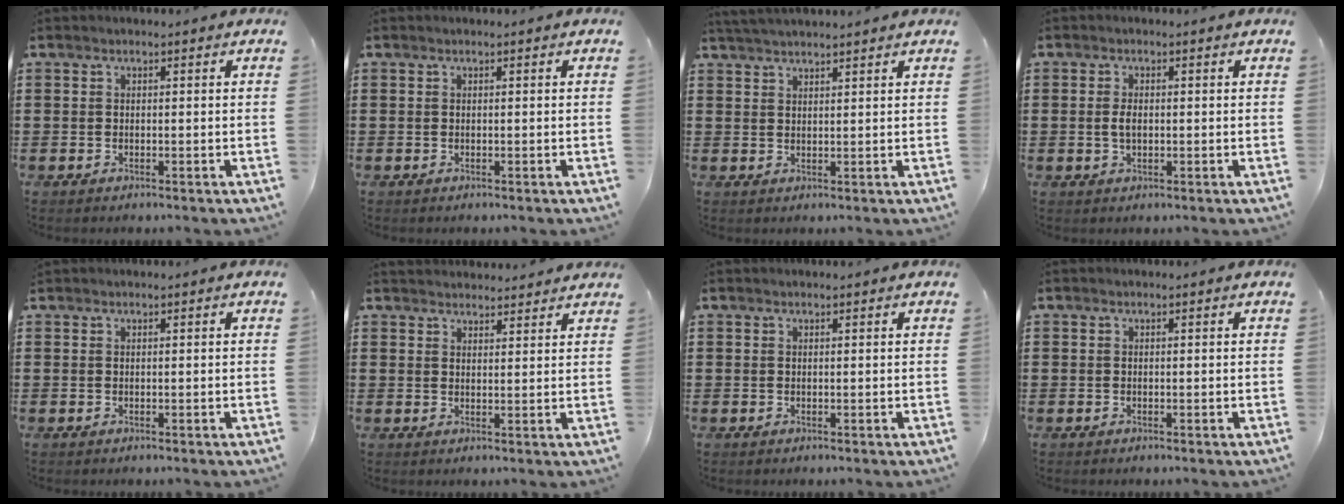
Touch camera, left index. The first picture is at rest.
{"total": 0.0}
{"total": 2.5, "force": [2.5, -0.2, 0.4], "torque": [-0.014, -0.001, 0.049]}
{"total": 2.2, "force": [0.1, 1.1, 1.9], "torque": [-0.047, 0.001, -0.002]}
{"total": 0.0}
{"total": 2.5, "force": [2.4, 0.2, -0.3], "torque": [-0.001, -0.004, 0.048]}
{"total": 0.0}
{"total": 0.0}